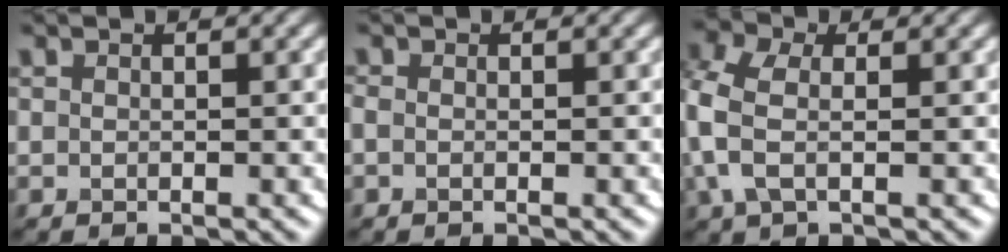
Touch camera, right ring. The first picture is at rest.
{"total": 0.6, "force": [-0.3, 0.3, 0.4], "torque": [-0.011, -0.005, -0.007]}
{"total": 5.2, "force": [0.0, 3.1, 4.2], "torque": [-0.110, 0.007, -0.011]}